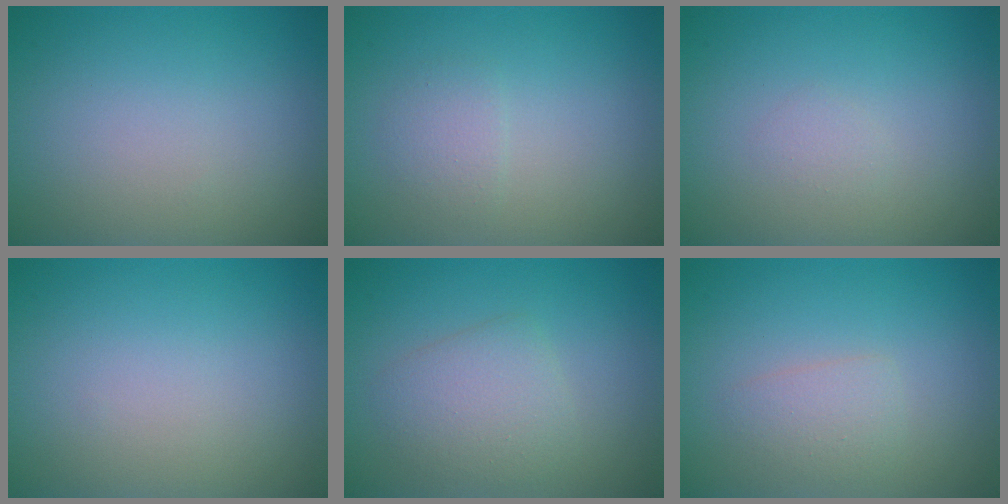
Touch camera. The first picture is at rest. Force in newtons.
{"total": 1.4, "press": 1.4, "slide": 0.0}
{"total": 0.6, "press": 0.6, "slide": 0.0}
{"total": 0.0}
{"total": 3.0, "press": 3.0, "slide": 0.0}
{"total": 1.6, "press": 1.6, "slide": 0.0}